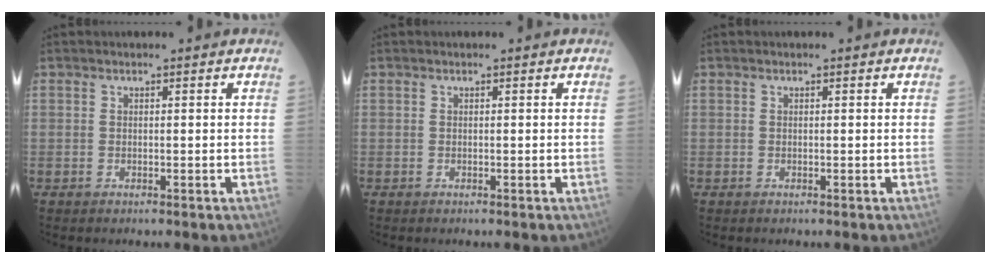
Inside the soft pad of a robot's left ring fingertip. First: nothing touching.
{"total": 0.0}
{"total": 0.0}